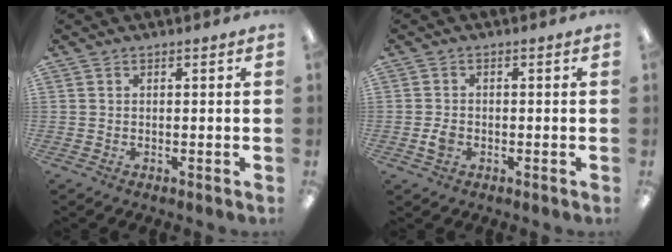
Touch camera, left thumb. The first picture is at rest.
{"total": 2.5, "force": [-0.8, 2.0, 1.4], "torque": [-0.021, 0.004, -0.013]}